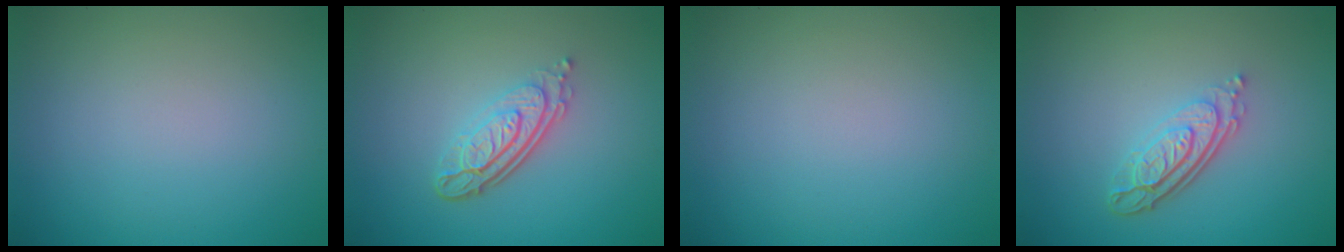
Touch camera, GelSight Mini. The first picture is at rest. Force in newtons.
{"total": 4.3, "press": 3.0, "slide": 3.1}
{"total": 0.0}
{"total": 4.0, "press": 2.9, "slide": 2.8}